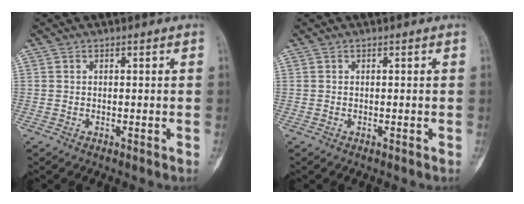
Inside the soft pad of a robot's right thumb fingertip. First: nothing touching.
{"total": 0.0}